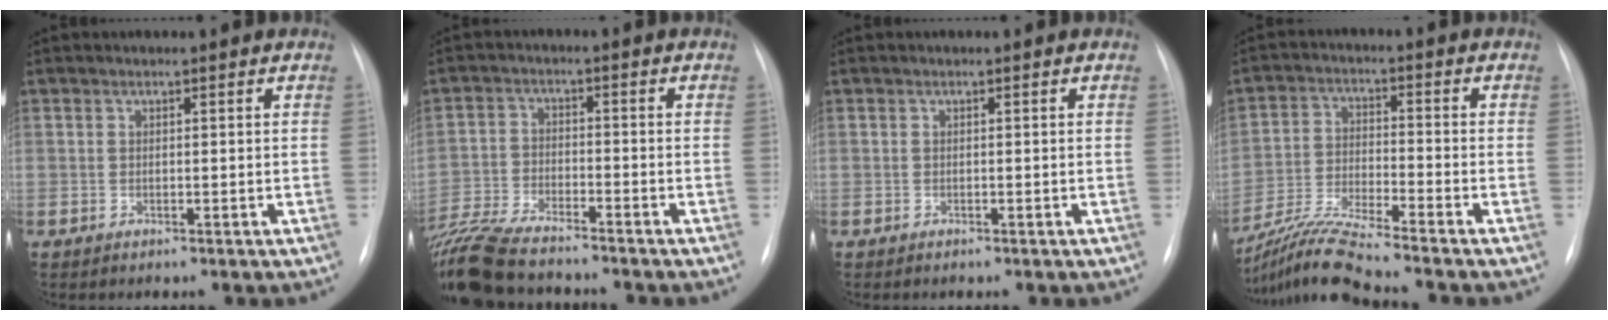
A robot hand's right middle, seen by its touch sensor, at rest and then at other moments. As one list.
[{"total": 12.3, "force": [-10.9, 1.6, 5.4], "torque": [-0.100, -0.017, -0.183]}, {"total": 0.0}, {"total": 11.1, "force": [-9.9, -1.9, 4.5], "torque": [-0.084, -0.021, -0.182]}]